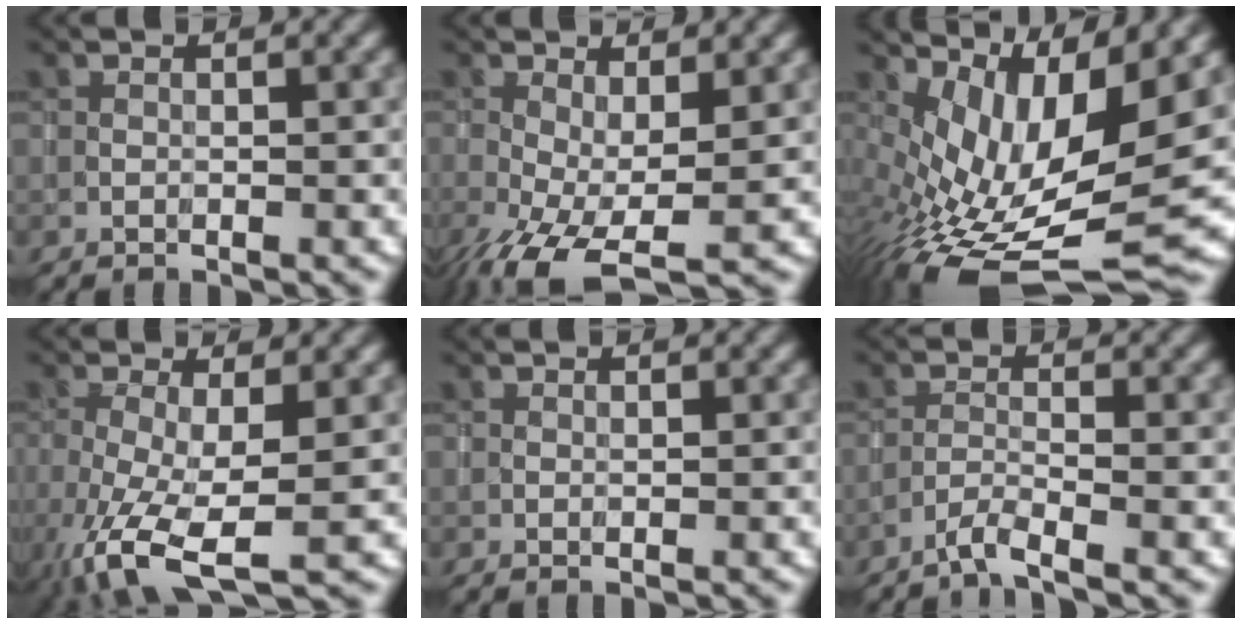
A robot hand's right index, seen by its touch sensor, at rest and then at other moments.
{"total": 6.9, "force": [-2.3, 2.9, 5.8], "torque": [-0.126, -0.020, -0.036]}
{"total": 12.1, "force": [0.3, 5.2, 10.9], "torque": [-0.213, -0.022, 0.025]}
{"total": 7.0, "force": [-2.6, 2.3, 6.0], "torque": [-0.134, -0.019, -0.051]}
{"total": 0.0}
{"total": 2.0, "force": [-1.6, 0.0, 1.2], "torque": [-0.022, 0.004, -0.041]}